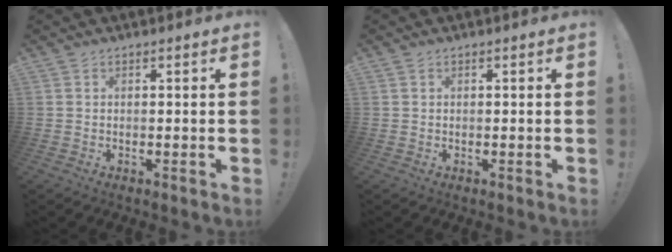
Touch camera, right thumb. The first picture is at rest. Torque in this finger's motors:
{"motor_torque": [-0.08, -0.08, 0.15, -0.04, -0.03]}